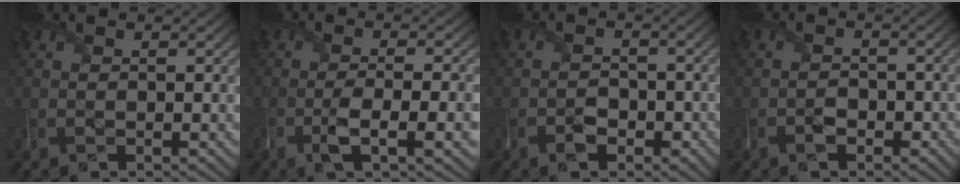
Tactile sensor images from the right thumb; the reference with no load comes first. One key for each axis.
{"total": 7.1, "fx": -2.5, "fy": 1.7, "fz": 6.4, "tx": -0.116, "ty": -0.003, "tz": -0.045}
{"total": 2.7, "fx": -1.7, "fy": 1.6, "fz": 1.3, "tx": -0.021, "ty": -0.002, "tz": -0.031}
{"total": 2.3, "fx": -1.5, "fy": 1.3, "fz": 1.1, "tx": -0.021, "ty": -0.001, "tz": -0.028}